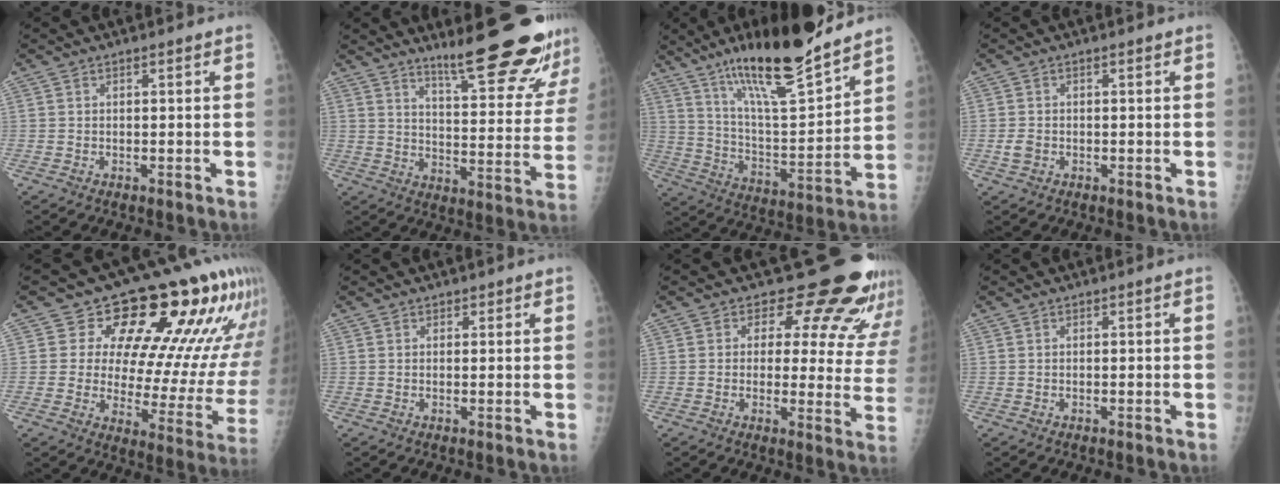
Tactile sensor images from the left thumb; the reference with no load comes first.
{"total": 20.3, "force": [16.0, 2.8, 12.2], "torque": [-0.142, -0.113, 0.223]}
{"total": 22.1, "force": [16.4, 4.0, 14.2], "torque": [-0.211, -0.086, 0.283]}
{"total": 1.8, "force": [-0.2, 1.4, 1.1], "torque": [-0.016, -0.001, -0.001]}
{"total": 20.2, "force": [11.6, 8.9, 13.9], "torque": [-0.132, -0.060, 0.146]}
{"total": 0.9, "force": [0.7, 0.5, 0.1], "torque": [0.012, -0.005, 0.006]}
{"total": 17.7, "force": [14.7, 7.6, 6.4], "torque": [-0.021, -0.102, 0.149]}
{"total": 0.0}